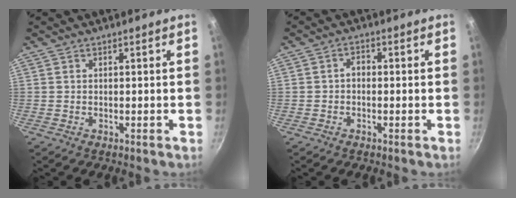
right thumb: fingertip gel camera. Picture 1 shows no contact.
{"total": 2.0, "force": [-0.5, 1.4, 1.3], "torque": [-0.016, 0.012, -0.011]}